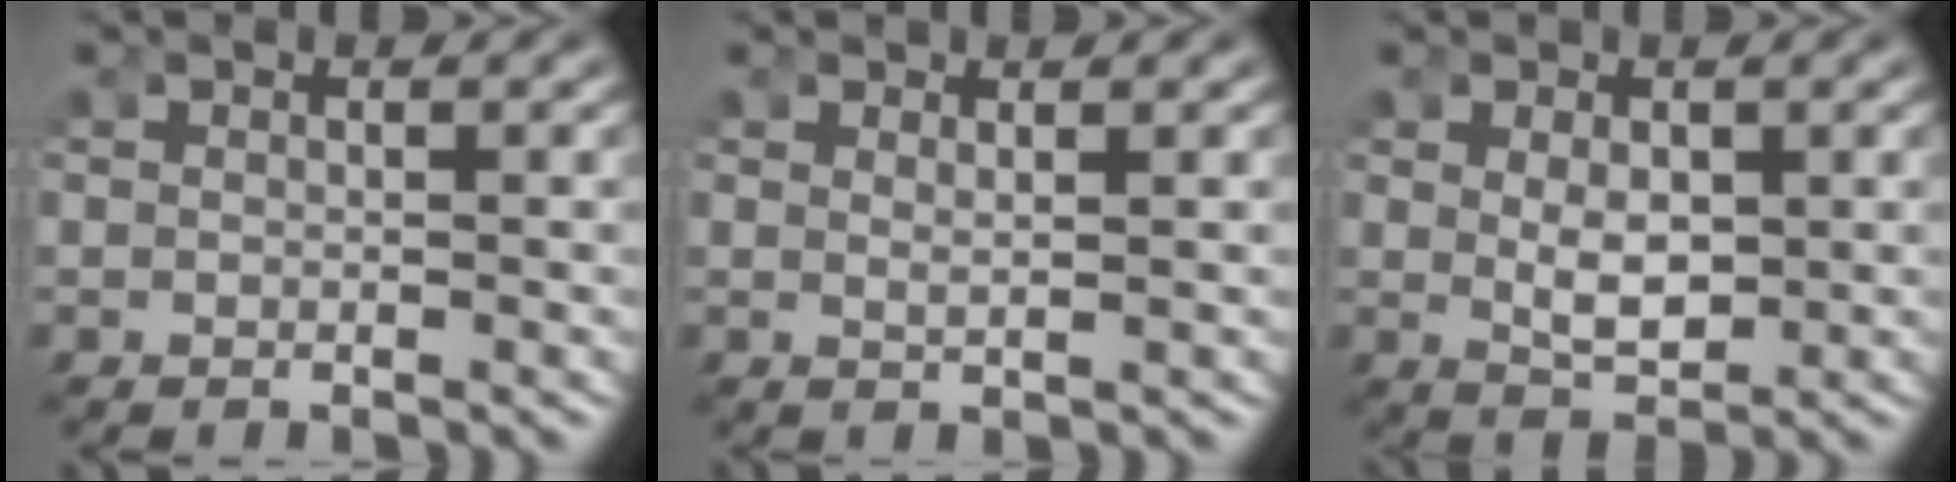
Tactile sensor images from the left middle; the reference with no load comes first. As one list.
[{"total": 1.0, "force": [0.6, -0.5, 0.5], "torque": [-0.018, -0.012, 0.021]}, {"total": 2.8, "force": [0.0, 1.3, 2.5], "torque": [-0.048, -0.020, 0.015]}]